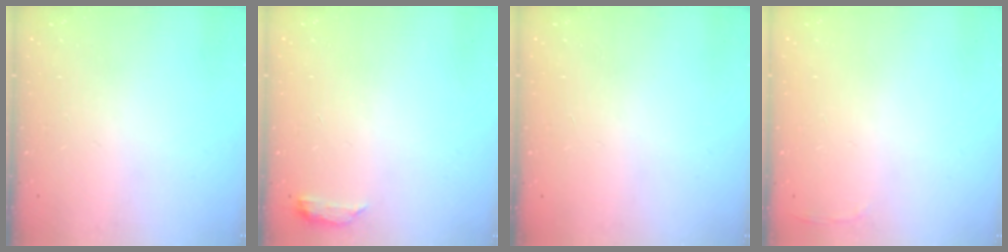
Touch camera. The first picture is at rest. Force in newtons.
{"total": 3.5, "press": 3.5, "slide": 0.6}
{"total": 0.0}
{"total": 2.8, "press": 2.6, "slide": 0.9}